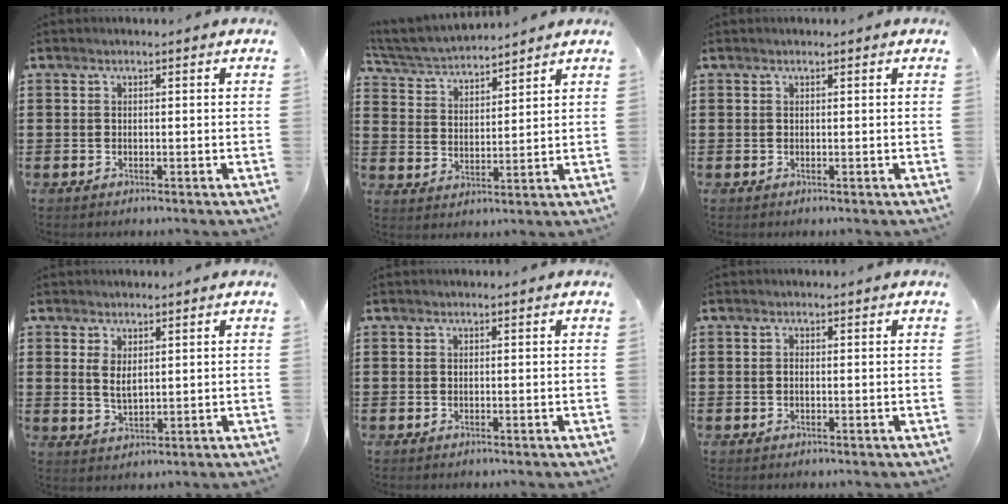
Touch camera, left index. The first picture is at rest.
{"total": 4.5, "force": [4.4, 0.6, 0.7], "torque": [-0.036, -0.021, 0.077]}
{"total": 0.0}
{"total": 2.8, "force": [1.4, 1.3, 2.1], "torque": [-0.045, 0.004, 0.025]}
{"total": 0.0}
{"total": 0.5, "force": [-0.1, 0.2, 0.5], "torque": [-0.011, -0.003, -0.001]}